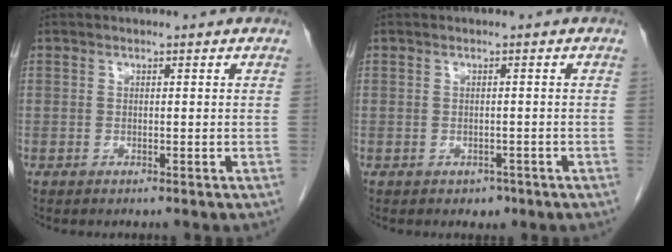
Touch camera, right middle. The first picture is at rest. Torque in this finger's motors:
{"motor_torque": [0.23, -0.02, -0.02, -0.01]}